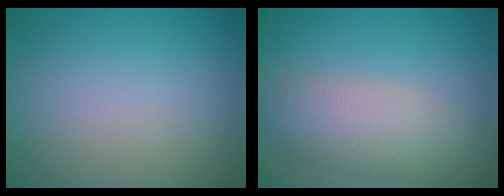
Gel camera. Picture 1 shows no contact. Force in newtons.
{"total": 4.6, "press": 4.6, "slide": 0.3}